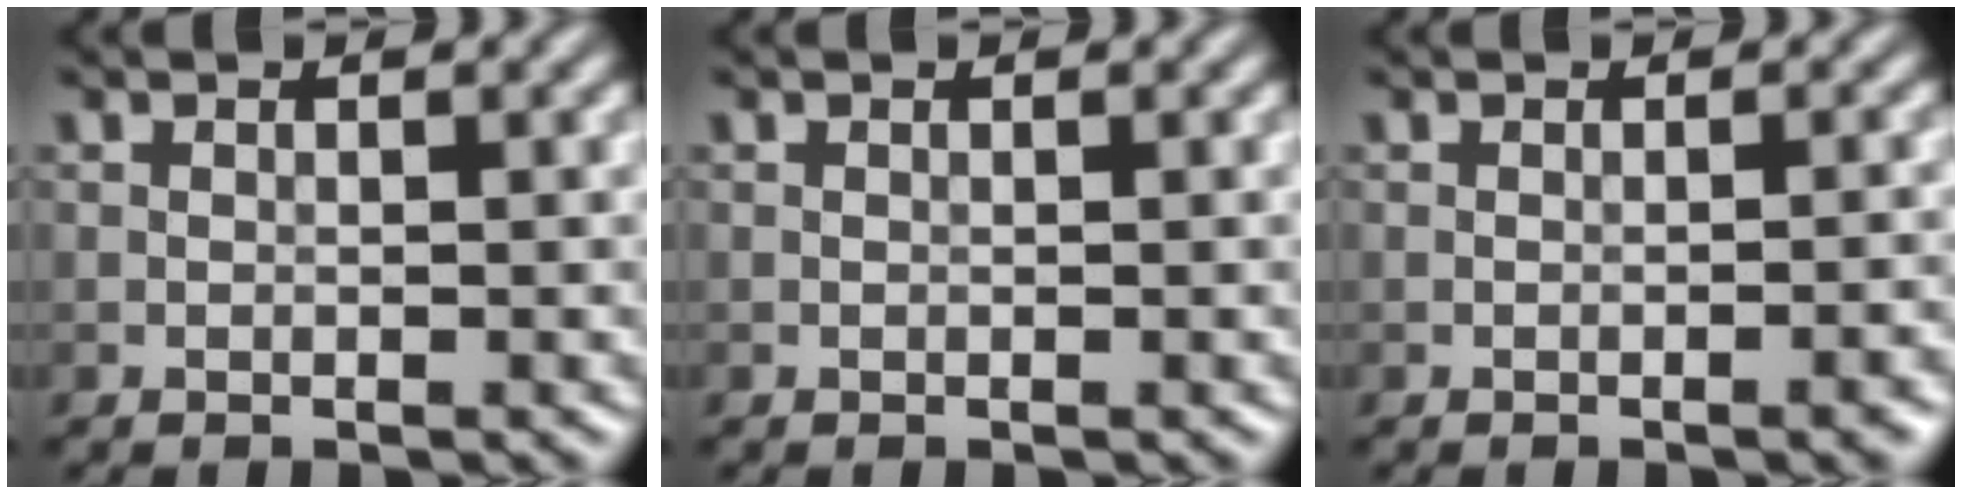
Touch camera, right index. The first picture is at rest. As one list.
[{"total": 0.0}, {"total": 1.6, "force": [-0.7, 0.3, 1.4], "torque": [-0.013, 0.003, -0.010]}]